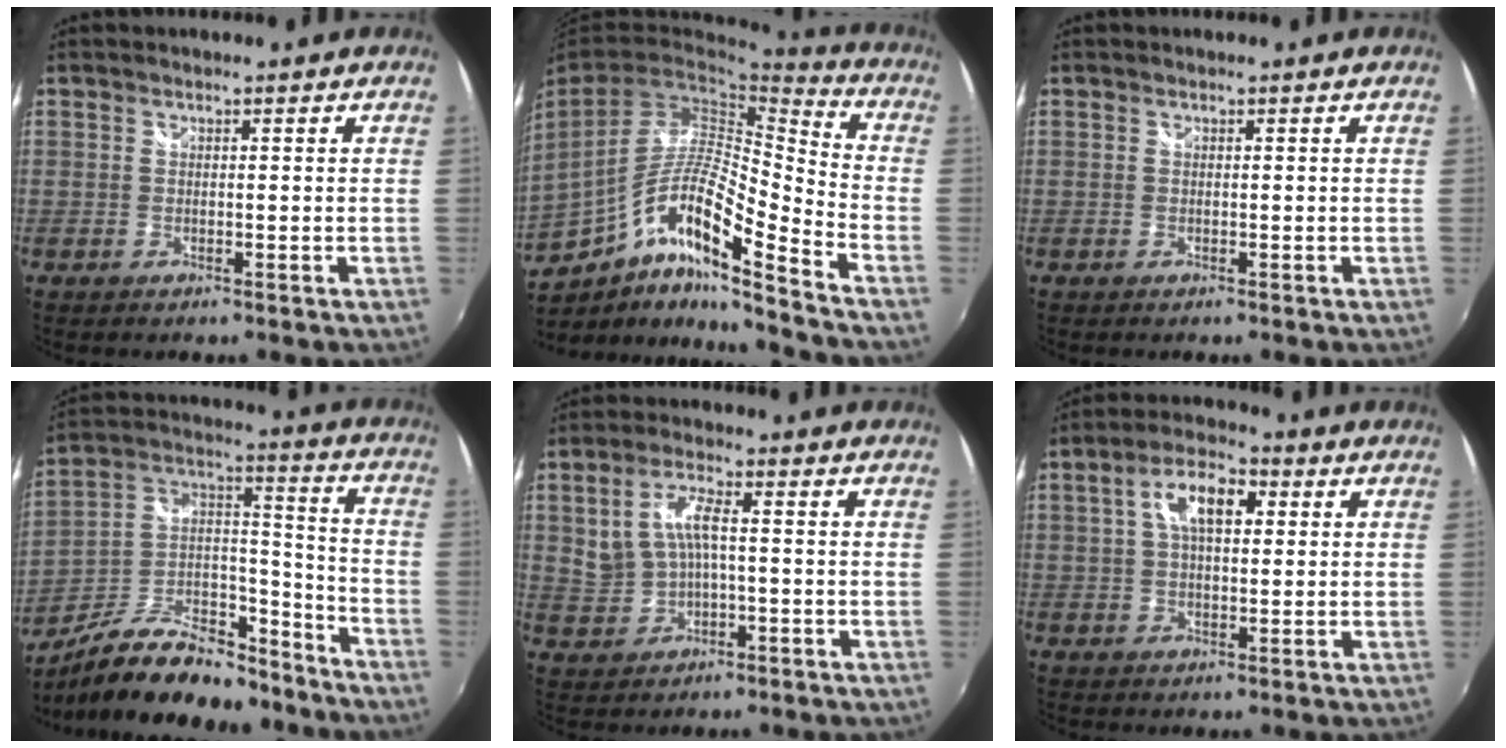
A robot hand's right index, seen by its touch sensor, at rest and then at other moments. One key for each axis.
{"total": 17.5, "fx": -8.8, "fy": 2.4, "fz": 15.0, "tx": -0.274, "ty": -0.026, "tz": -0.165}
{"total": 0.0}
{"total": 20.6, "fx": -14.9, "fy": 9.0, "fz": 11.0, "tx": -0.213, "ty": 0.032, "tz": -0.232}
{"total": 6.3, "fx": 0.1, "fy": 3.3, "fz": 5.4, "tx": -0.109, "ty": 0.005, "tz": 0.015}
{"total": 8.4, "fx": 2.2, "fy": 4.1, "fz": 6.9, "tx": -0.124, "ty": 0.022, "tz": 0.035}